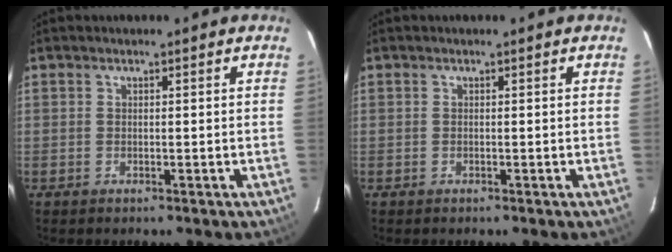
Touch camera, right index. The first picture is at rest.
{"total": 0.0}